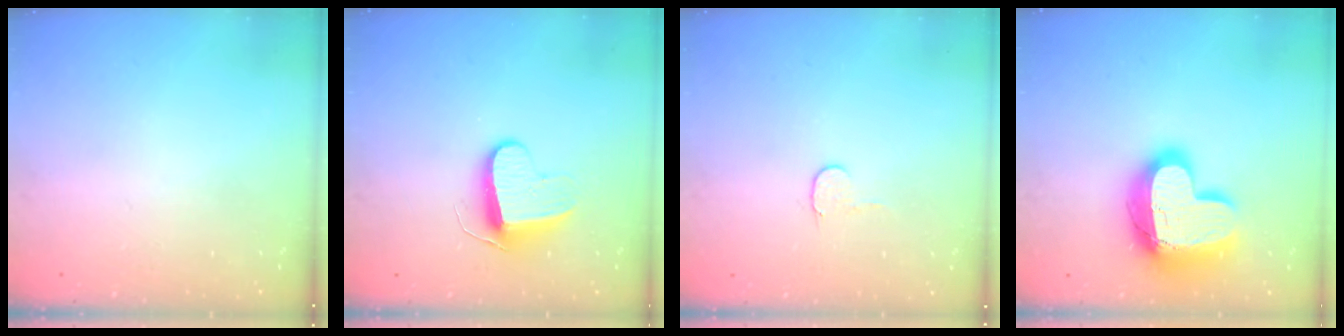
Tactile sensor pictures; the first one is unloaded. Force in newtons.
{"total": 9.0, "press": 9.0, "slide": 0.6}
{"total": 3.6, "press": 3.6, "slide": 0.4}
{"total": 18.9, "press": 18.8, "slide": 1.5}